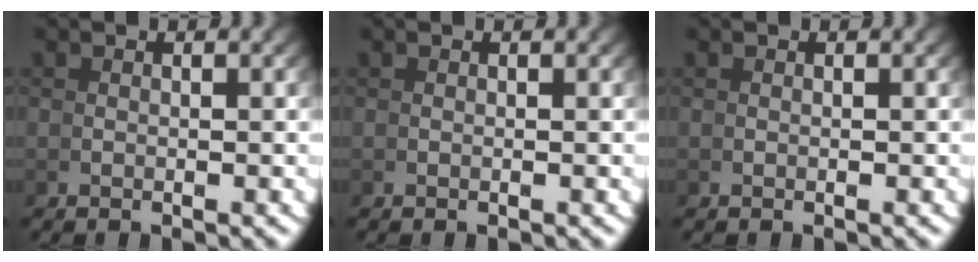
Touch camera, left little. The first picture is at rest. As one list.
[{"total": 0.0}, {"total": 0.0}]